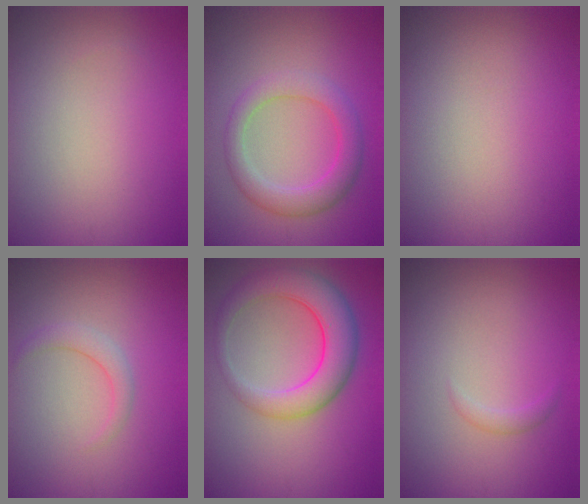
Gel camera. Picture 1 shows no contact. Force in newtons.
{"total": 3.9, "press": 3.9, "slide": 0.1}
{"total": 0.0}
{"total": 1.6, "press": 1.6, "slide": 0.1}
{"total": 6.5, "press": 6.5, "slide": 0.2}
{"total": 0.9, "press": 0.9, "slide": 0.0}